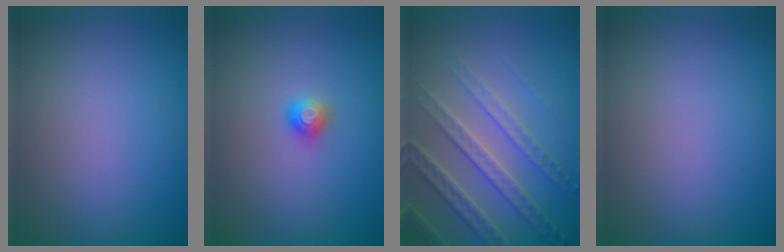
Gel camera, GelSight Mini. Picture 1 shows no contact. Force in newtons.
{"total": 1.1, "press": 1.1, "slide": 0.0}
{"total": 4.5, "press": 4.4, "slide": 1.1}
{"total": 0.0}